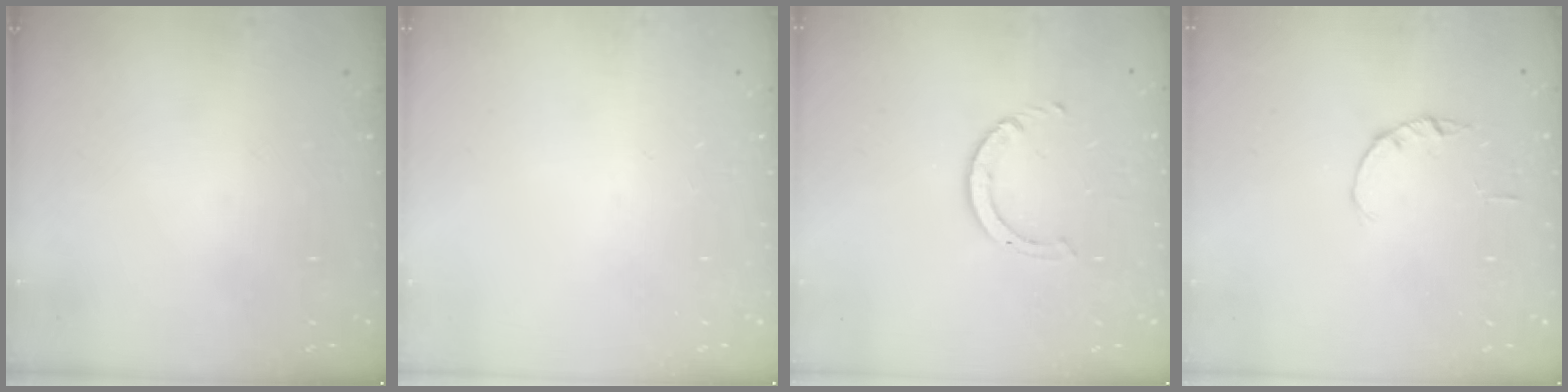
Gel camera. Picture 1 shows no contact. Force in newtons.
{"total": 0.0}
{"total": 2.5, "press": 2.4, "slide": 0.3}
{"total": 1.0, "press": 1.0, "slide": 0.2}